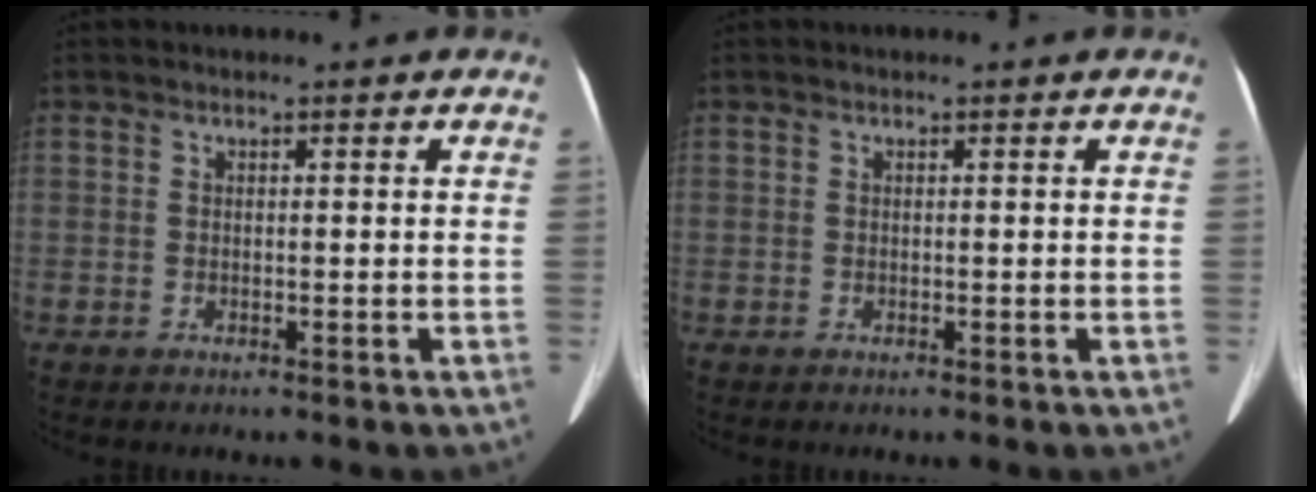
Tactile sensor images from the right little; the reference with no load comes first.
{"total": 0.0}